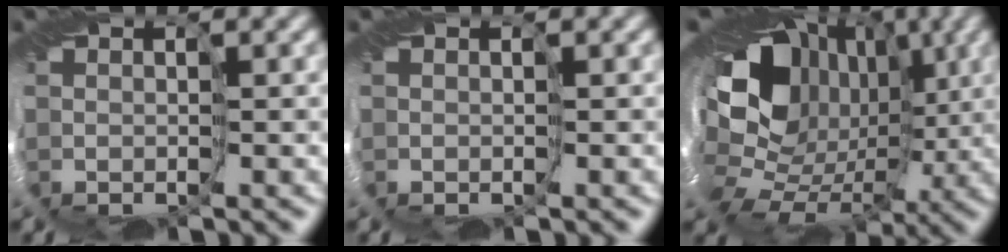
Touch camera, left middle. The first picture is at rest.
{"total": 0.0}
{"total": 17.8, "force": [1.8, 13.9, 11.1], "torque": [-0.158, 0.005, 0.014]}